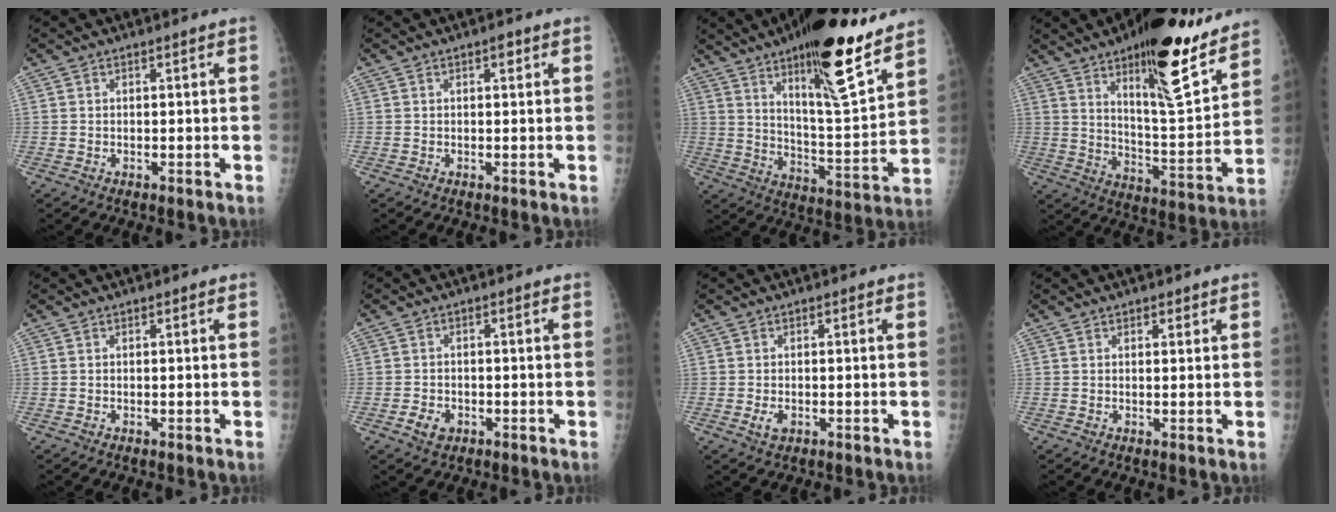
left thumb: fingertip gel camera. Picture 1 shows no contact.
{"total": 1.3, "force": [0.6, 0.7, 1.0], "torque": [-0.009, 0.001, 0.006]}
{"total": 21.1, "force": [13.8, 5.2, 15.2], "torque": [-0.204, -0.077, 0.218]}
{"total": 21.0, "force": [13.8, 6.1, 14.7], "torque": [-0.180, -0.081, 0.215]}
{"total": 0.0}
{"total": 3.3, "force": [-1.4, 2.5, 1.6], "torque": [-0.022, 0.003, -0.022]}
{"total": 2.3, "force": [-0.7, 1.6, 1.6], "torque": [-0.027, -0.002, -0.011]}
{"total": 1.5, "force": [1.0, 0.9, 0.7], "torque": [0.001, -0.004, 0.010]}